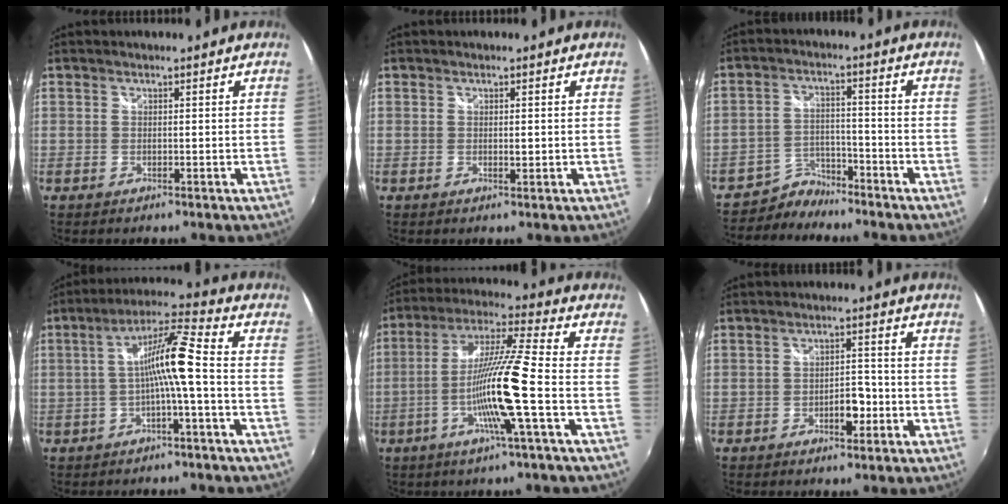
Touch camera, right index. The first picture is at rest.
{"total": 1.0, "force": [0.0, 0.5, 0.9], "torque": [-0.014, -0.001, 0.000]}
{"total": 4.8, "force": [-4.4, 1.6, -0.8], "torque": [0.010, 0.021, -0.083]}
{"total": 8.9, "force": [-1.8, 0.0, 8.7], "torque": [-0.171, 0.018, -0.031]}
{"total": 14.5, "force": [-4.6, -1.0, 13.7], "torque": [-0.262, -0.005, -0.093]}
{"total": 4.0, "force": [-1.8, 2.0, 3.0], "torque": [-0.052, 0.002, -0.026]}